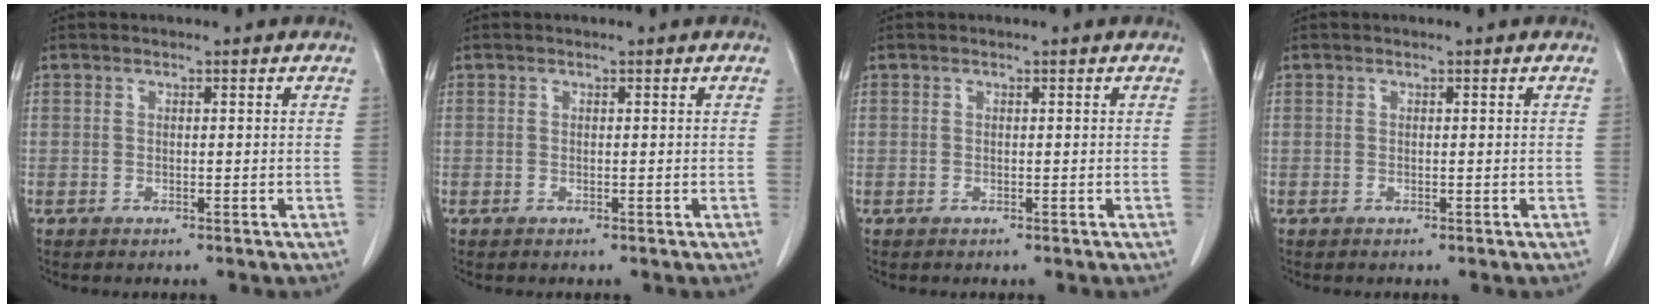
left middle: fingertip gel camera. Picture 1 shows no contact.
{"total": 0.0}
{"total": 0.0}
{"total": 0.0}